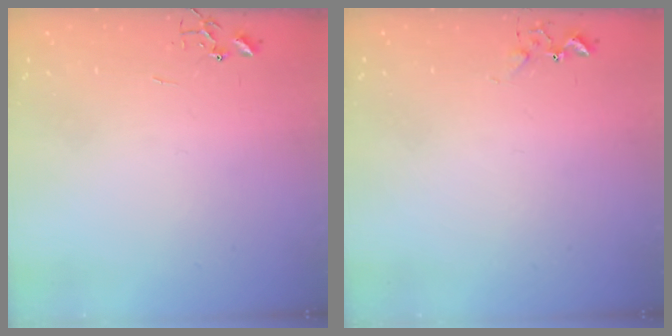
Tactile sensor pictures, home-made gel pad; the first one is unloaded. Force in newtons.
{"total": 5.2, "press": 5.2, "slide": 0.6}